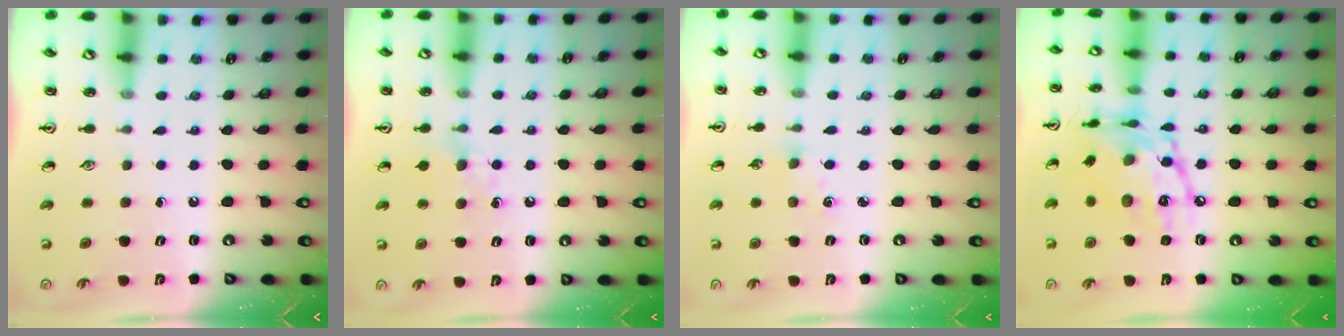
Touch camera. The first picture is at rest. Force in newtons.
{"total": 6.5, "press": 6.4, "slide": 0.7}
{"total": 1.9, "press": 1.9, "slide": 0.4}
{"total": 16.9, "press": 16.9, "slide": 1.8}